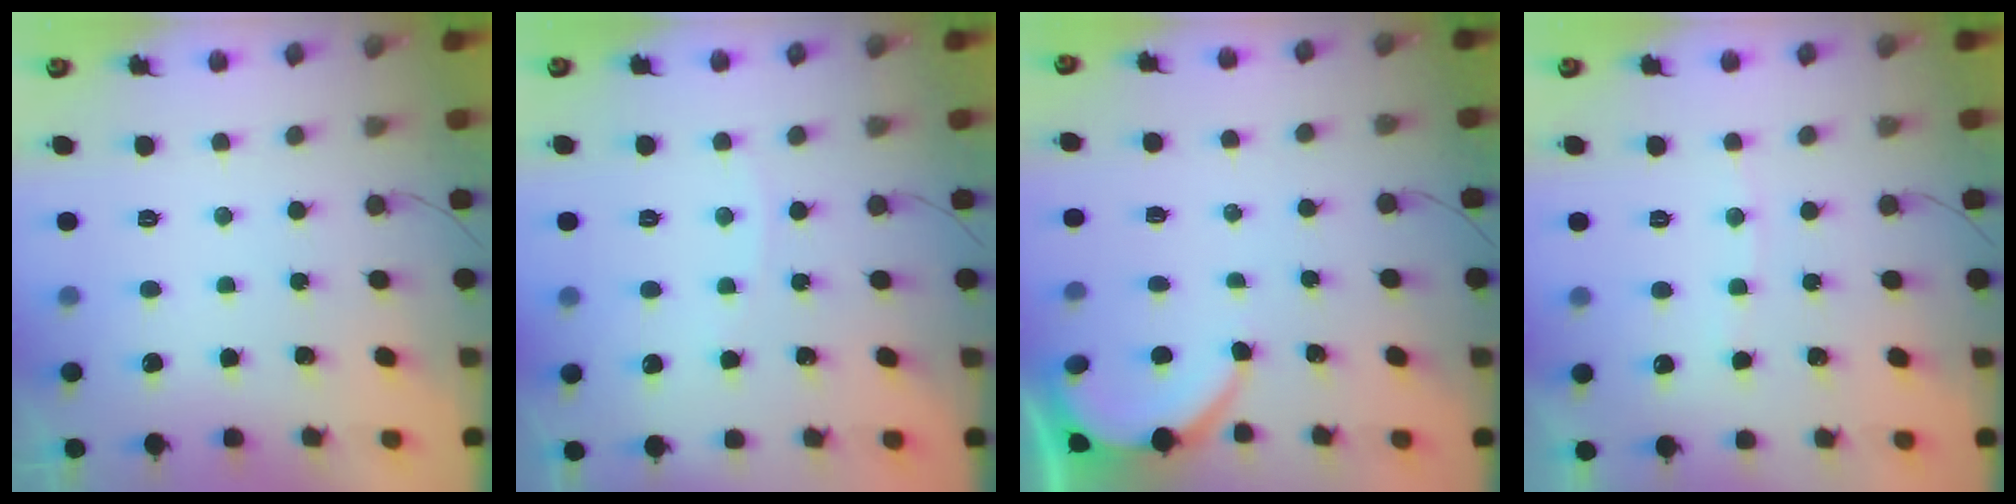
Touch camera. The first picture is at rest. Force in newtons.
{"total": 1.6, "press": 1.6, "slide": 0.2}
{"total": 3.1, "press": 3.0, "slide": 0.4}
{"total": 4.9, "press": 4.8, "slide": 0.7}